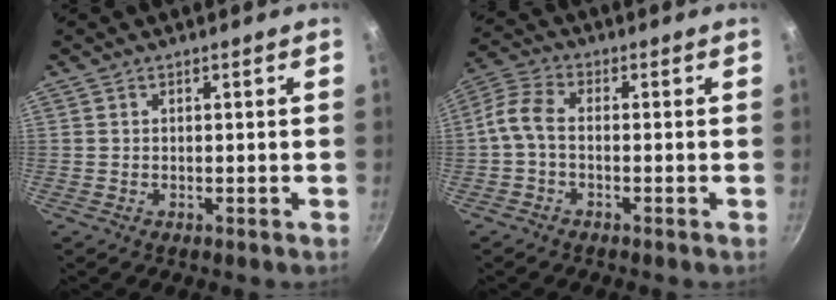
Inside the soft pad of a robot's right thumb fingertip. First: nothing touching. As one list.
[{"total": 5.3, "force": [-1.1, 3.1, 4.1], "torque": [-0.098, 0.024, -0.038]}]